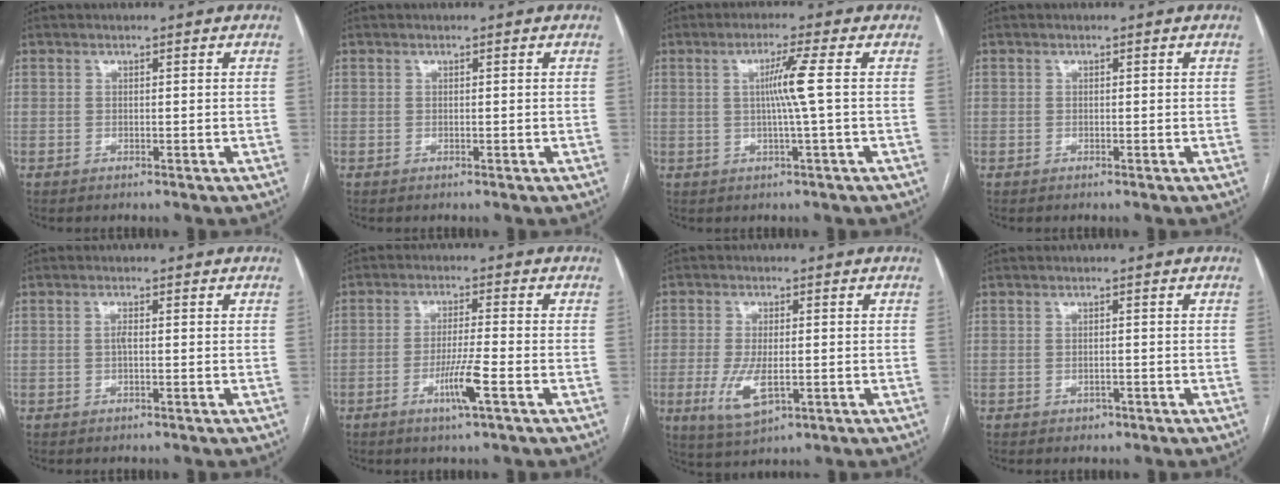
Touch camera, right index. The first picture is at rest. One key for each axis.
{"total": 0.0}
{"total": 5.0, "fx": 0.4, "fy": -1.4, "fz": 4.7, "tx": -0.088, "ty": 0.000, "tz": 0.008}
{"total": 0.5, "fx": -0.1, "fy": 0.5, "fz": 0.0, "tx": 0.006, "ty": 0.006, "tz": -0.006}
{"total": 1.1, "fx": 0.0, "fy": 0.2, "fz": 1.1, "tx": -0.023, "ty": 0.001, "tz": -0.001}
{"total": 5.6, "fx": -2.4, "fy": -0.4, "fz": 5.0, "tx": -0.093, "ty": -0.010, "tz": -0.046}
{"total": 6.8, "fx": -1.7, "fy": 2.9, "fz": 5.9, "tx": -0.124, "ty": -0.013, "tz": -0.023}
{"total": 1.2, "fx": -0.7, "fy": 0.8, "fz": 0.4, "tx": -0.007, "ty": 0.001, "tz": -0.007}